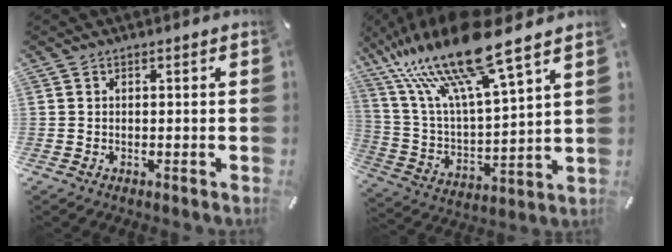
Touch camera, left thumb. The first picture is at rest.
{"total": 21.7, "force": [16.2, 5.0, 13.6], "torque": [-0.310, -0.111, 0.268]}